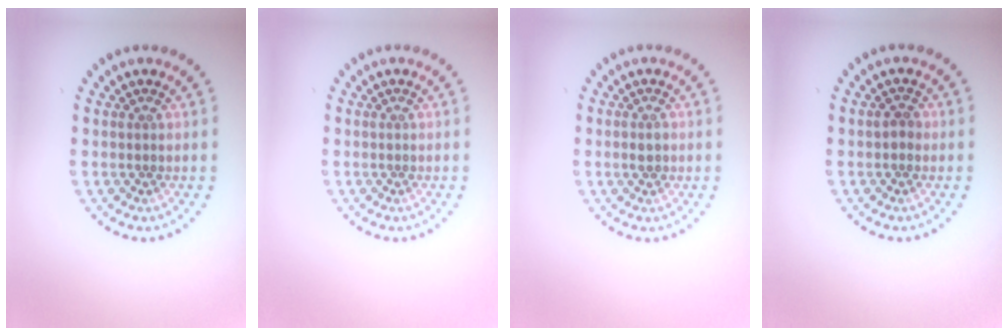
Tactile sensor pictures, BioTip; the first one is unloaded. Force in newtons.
{"total": 0.0}
{"total": 1.1, "press": 1.1, "slide": 0.1}
{"total": 1.0, "press": 1.0, "slide": 0.2}